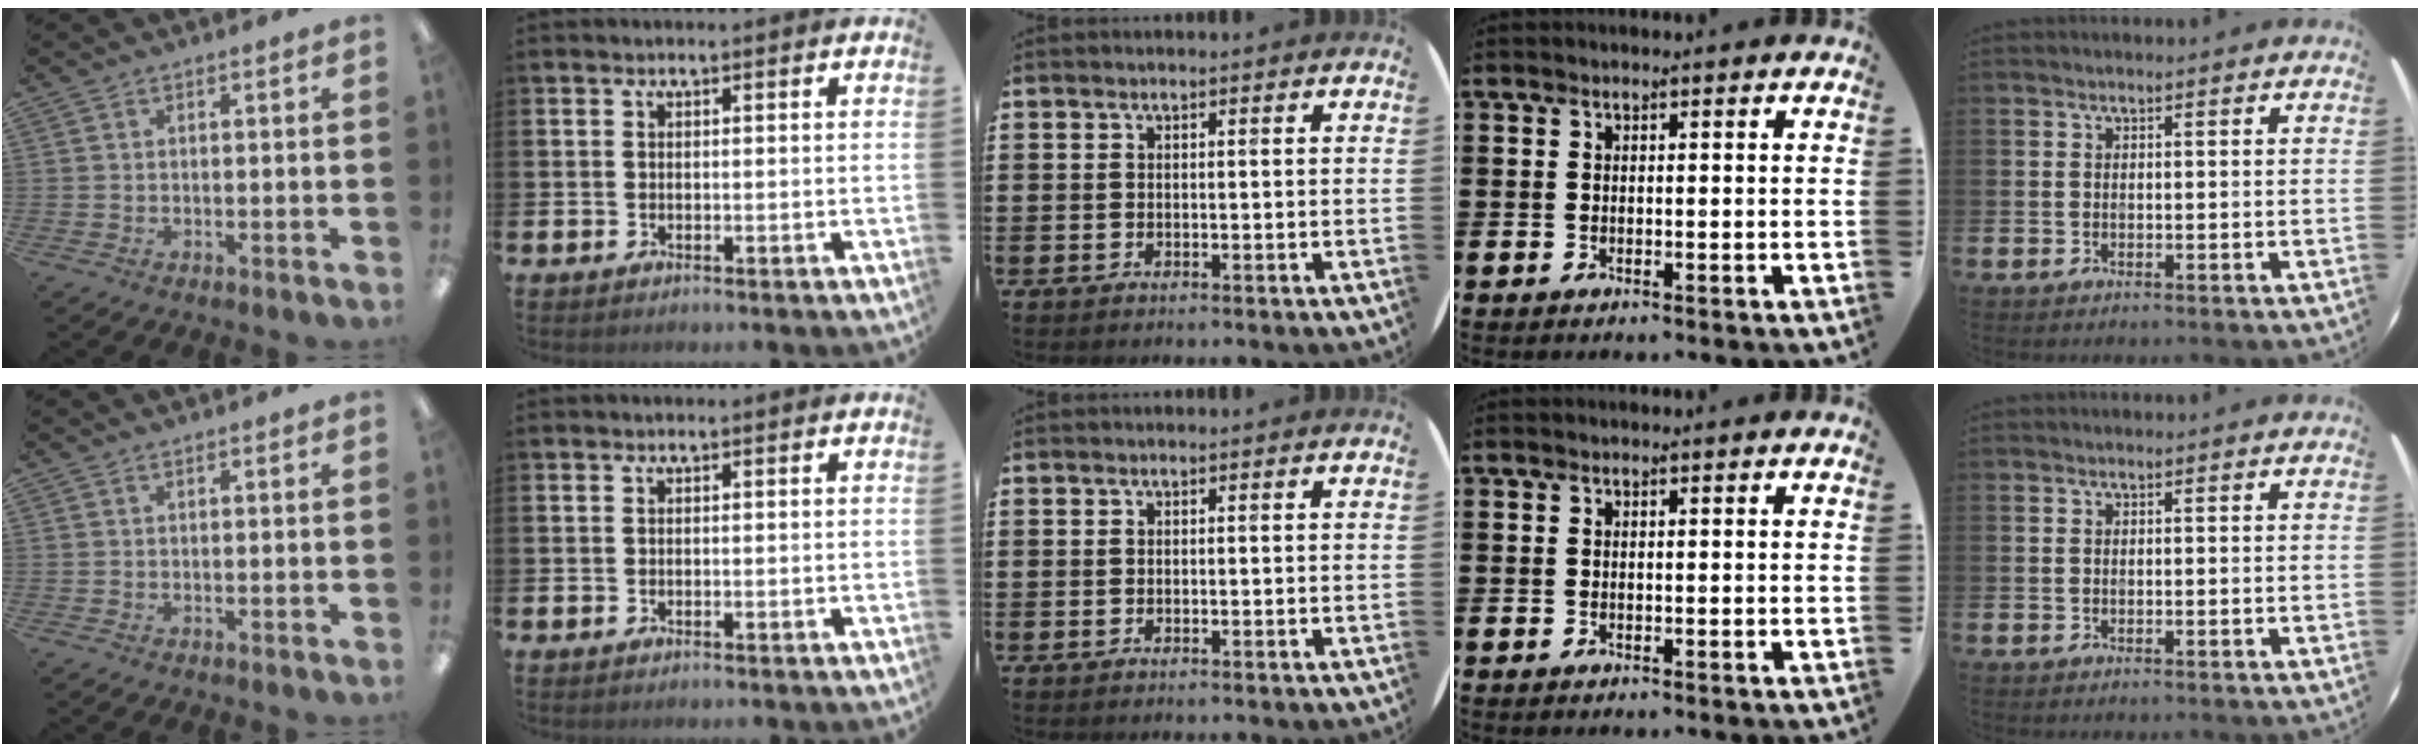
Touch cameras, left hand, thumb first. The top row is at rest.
{}